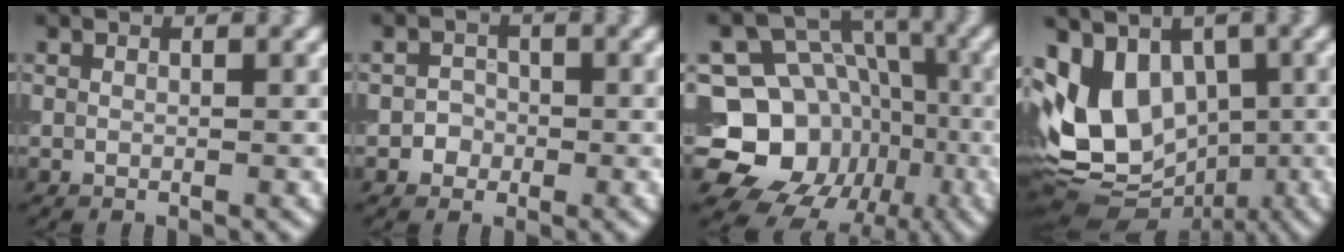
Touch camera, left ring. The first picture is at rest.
{"total": 1.4, "force": [-0.5, 1.3, 0.3], "torque": [0.009, 0.003, -0.012]}
{"total": 13.2, "force": [-3.6, 11.5, 5.6], "torque": [-0.095, -0.002, -0.085]}
{"total": 8.8, "force": [-1.2, 6.7, 5.5], "torque": [-0.098, -0.005, -0.032]}